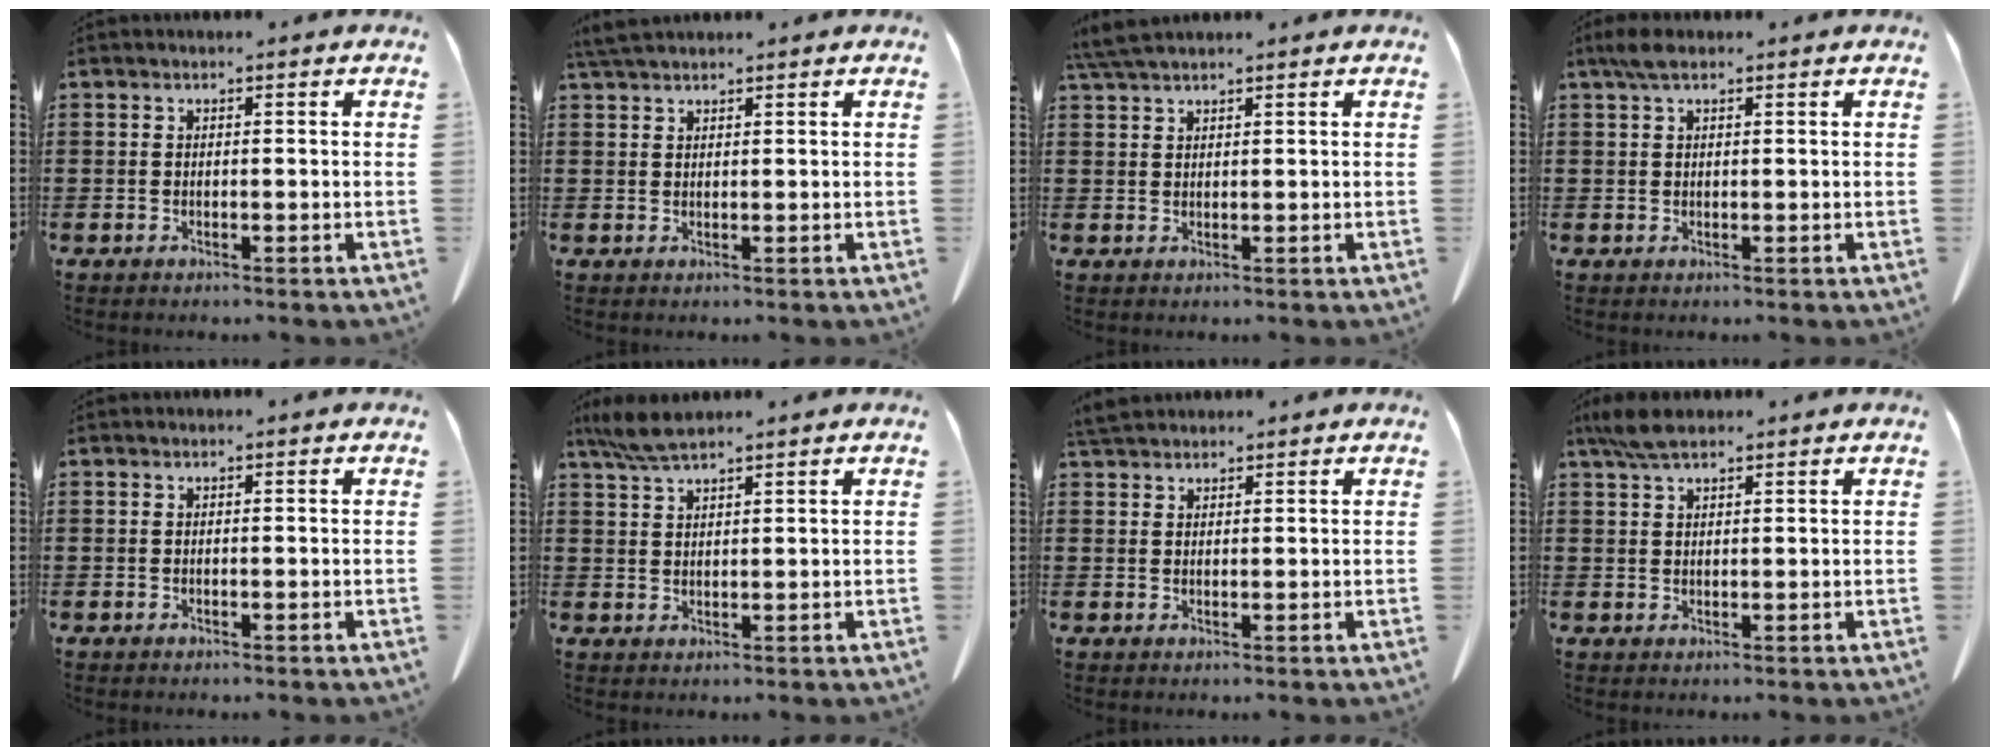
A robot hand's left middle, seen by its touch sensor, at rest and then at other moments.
{"total": 2.6, "force": [2.3, 0.5, 1.2], "torque": [-0.030, 0.000, 0.045]}
{"total": 3.4, "force": [2.8, 0.4, 1.9], "torque": [-0.051, -0.004, 0.053]}
{"total": 2.3, "force": [1.4, 0.9, 1.5], "torque": [-0.035, 0.004, 0.026]}
{"total": 0.0}
{"total": 4.5, "force": [3.6, 0.9, 2.7], "torque": [-0.062, -0.002, 0.068]}
{"total": 3.0, "force": [2.8, 0.7, 0.9], "torque": [-0.026, -0.001, 0.055]}
{"total": 4.2, "force": [3.0, 1.4, 2.6], "torque": [-0.059, 0.003, 0.058]}